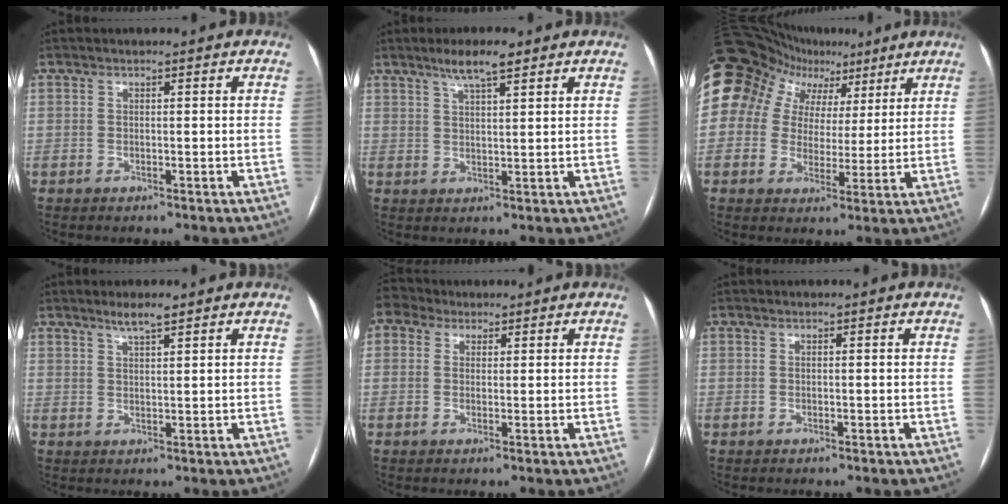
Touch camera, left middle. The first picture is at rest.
{"total": 5.2, "force": [3.7, 0.6, 3.7], "torque": [-0.069, 0.006, 0.065]}
{"total": 14.5, "force": [7.9, 11.4, 4.4], "torque": [-0.084, 0.059, 0.122]}
{"total": 3.1, "force": [2.4, 0.2, 2.0], "torque": [-0.043, 0.002, 0.045]}
{"total": 2.8, "force": [2.0, 2.0, 0.1], "torque": [-0.005, 0.019, 0.035]}
{"total": 0.0}